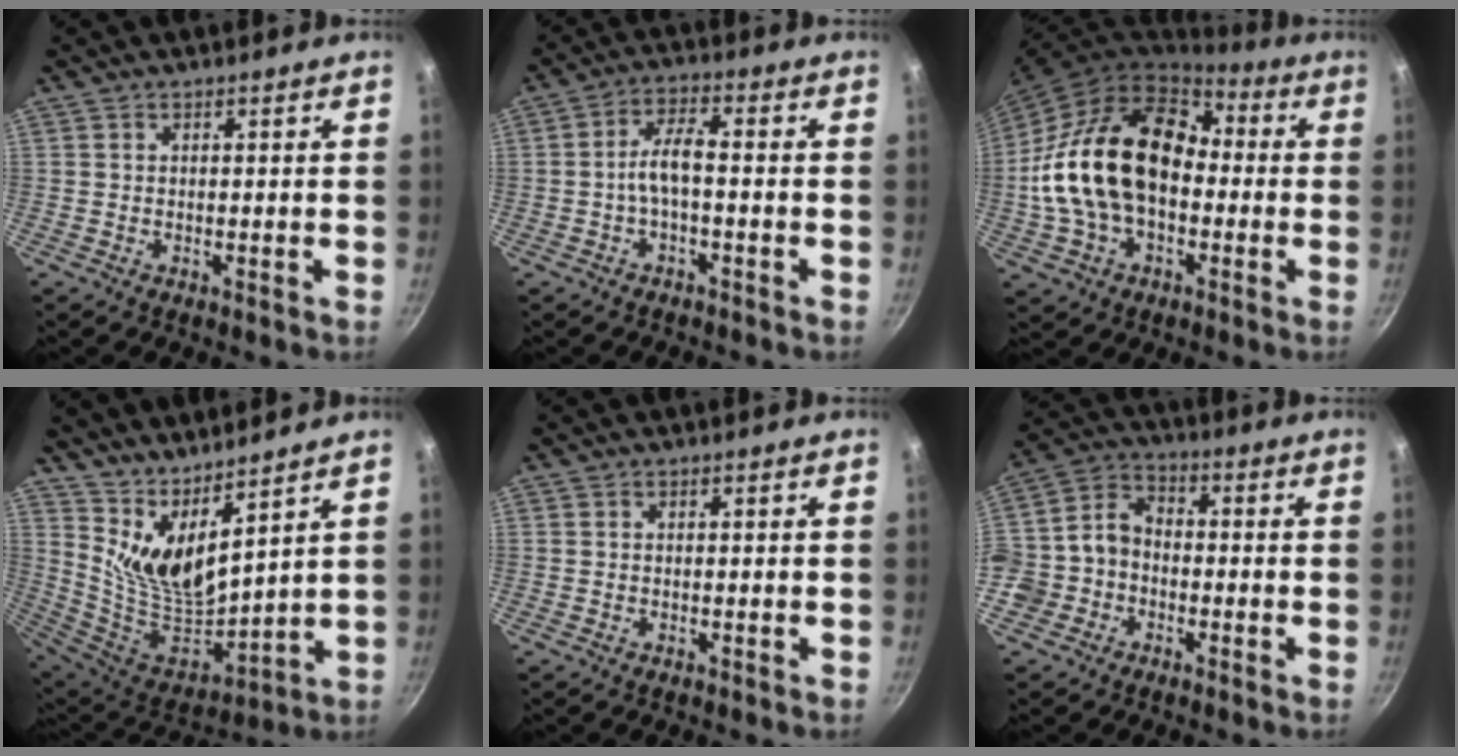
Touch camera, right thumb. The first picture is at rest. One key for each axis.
{"total": 6.5, "fx": -1.8, "fy": 2.7, "fz": 5.7, "tx": -0.108, "ty": 0.033, "tz": -0.042}
{"total": 22.9, "fx": -0.8, "fy": 15.5, "fz": 16.8, "tx": -0.293, "ty": 0.049, "tz": -0.020}
{"total": 13.1, "fx": 9.2, "fy": 3.5, "fz": 8.6, "tx": -0.151, "ty": -0.116, "tz": 0.190}
{"total": 0.0}
{"total": 9.3, "fx": -3.1, "fy": 7.7, "fz": 4.3, "tx": -0.057, "ty": 0.044, "tz": -0.077}